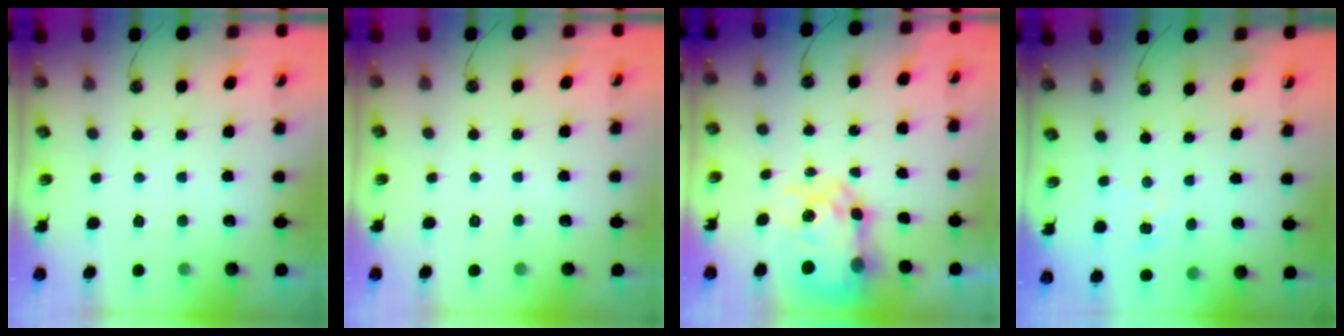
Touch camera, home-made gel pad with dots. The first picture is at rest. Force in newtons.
{"total": 0.0}
{"total": 9.8, "press": 9.8, "slide": 0.7}
{"total": 3.2, "press": 3.2, "slide": 0.4}